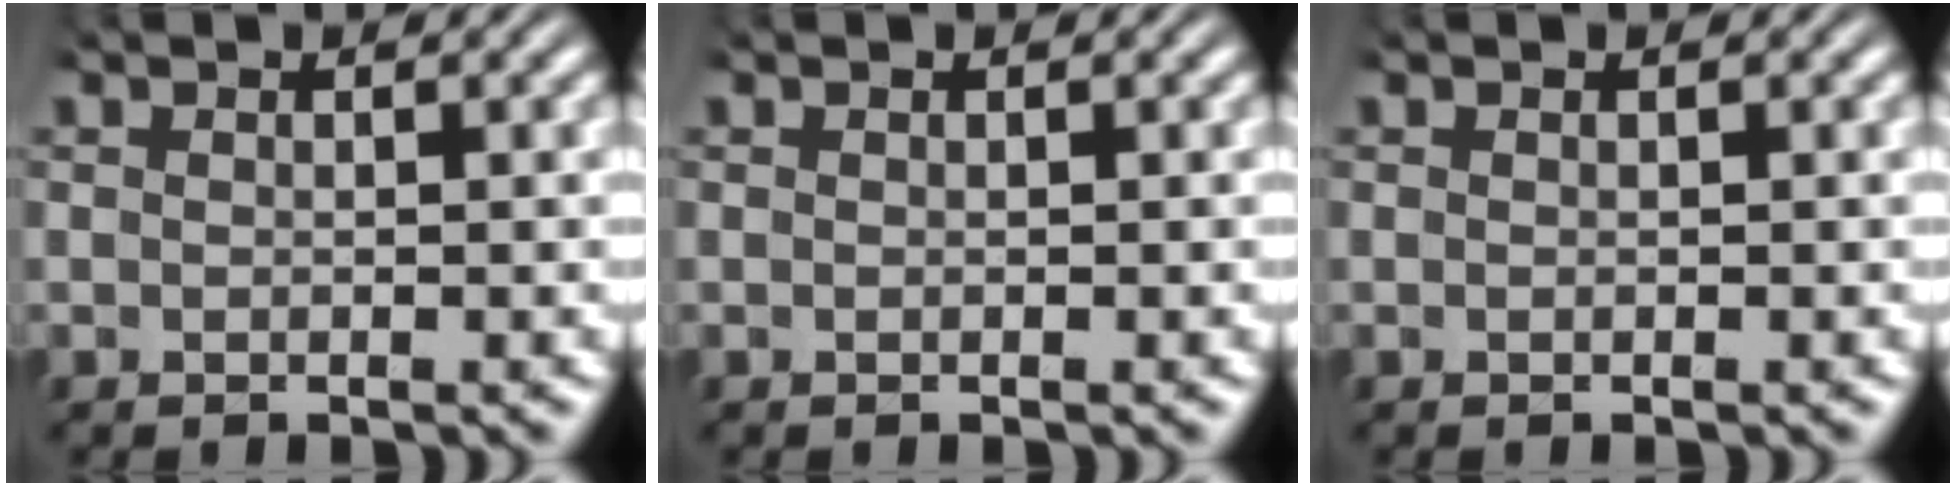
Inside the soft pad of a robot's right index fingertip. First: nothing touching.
{"total": 0.0}
{"total": 0.0}